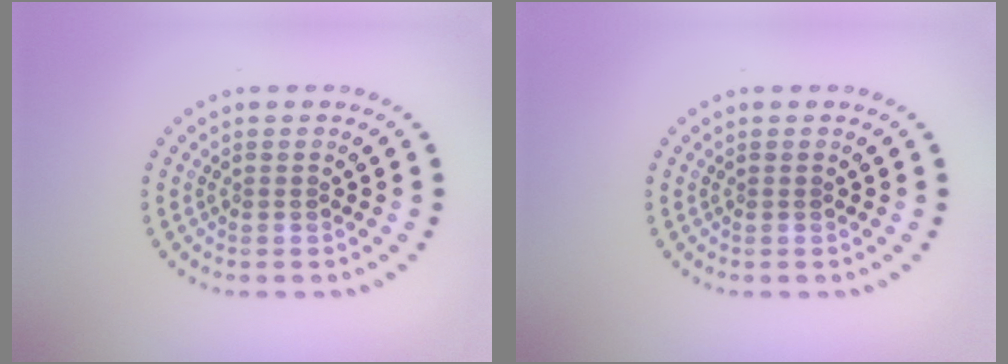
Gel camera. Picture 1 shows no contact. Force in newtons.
{"total": 0.0}